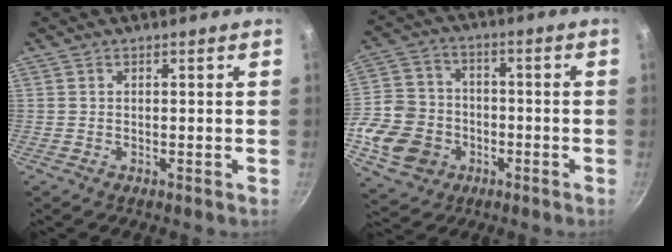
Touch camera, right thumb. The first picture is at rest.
{"total": 15.1, "force": [-4.6, 12.4, 7.2], "torque": [-0.125, 0.036, -0.078]}